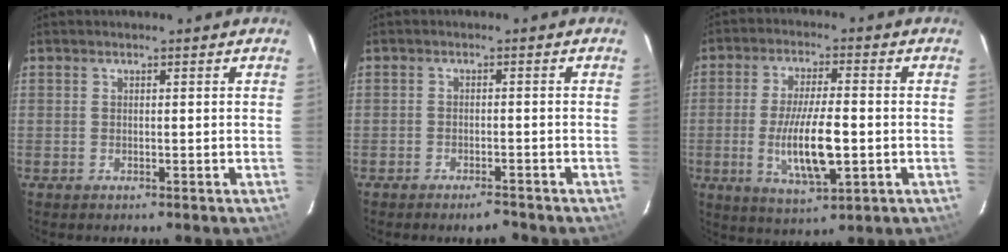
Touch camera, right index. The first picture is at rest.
{"total": 3.5, "force": [-3.1, 1.0, 1.4], "torque": [-0.036, 0.001, -0.048]}
{"total": 11.9, "force": [-2.3, 3.5, 11.1], "torque": [-0.214, -0.014, -0.037]}